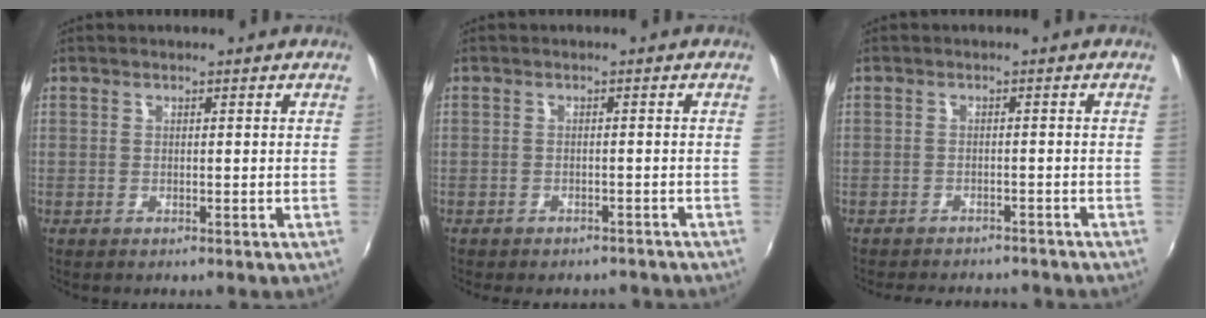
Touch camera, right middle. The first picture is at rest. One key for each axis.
{"total": 4.8, "fx": -4.2, "fy": 2.0, "fz": 1.4, "tx": -0.033, "ty": -0.005, "tz": -0.050}
{"total": 7.4, "fx": -6.5, "fy": 2.8, "fz": 2.3, "tx": -0.060, "ty": -0.002, "tz": -0.090}